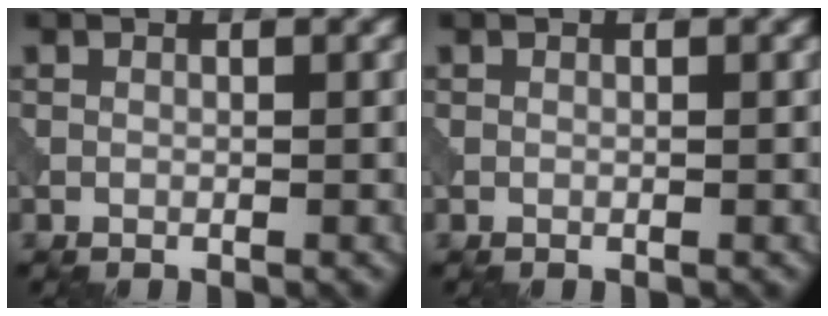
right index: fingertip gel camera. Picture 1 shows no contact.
{"total": 0.0}